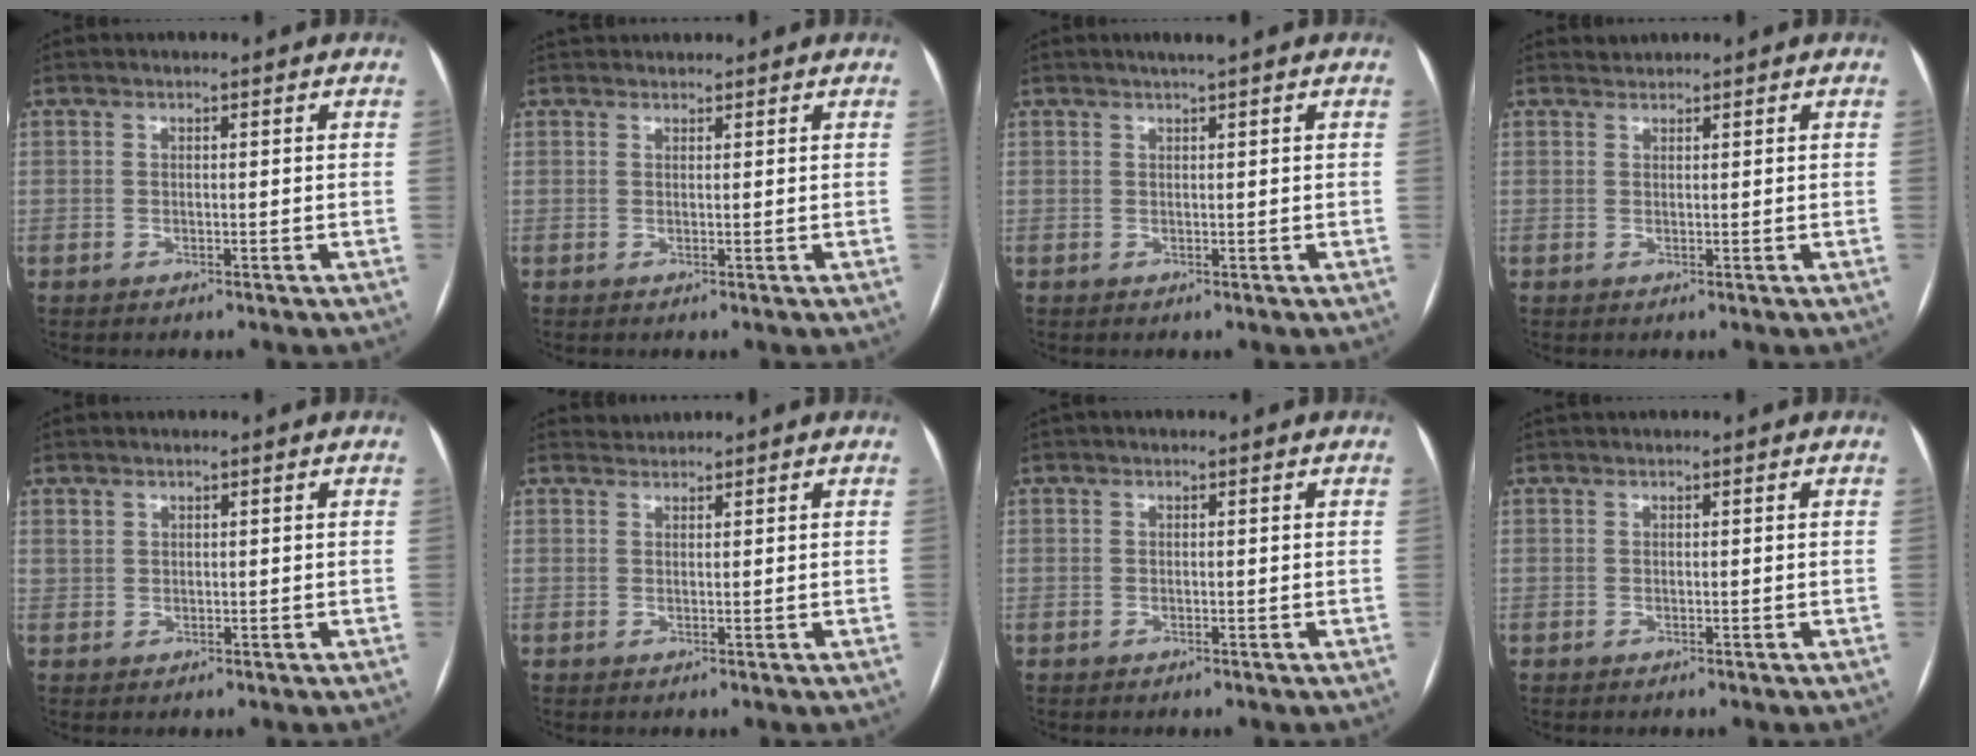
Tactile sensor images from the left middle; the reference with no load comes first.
{"total": 3.0, "force": [2.8, 0.9, 0.5], "torque": [-0.005, 0.034, 0.045]}
{"total": 1.3, "force": [0.9, -0.3, 0.8], "torque": [-0.014, 0.003, 0.020]}
{"total": 0.8, "force": [0.7, 0.0, -0.3], "torque": [-0.003, 0.006, 0.014]}
{"total": 0.8, "force": [0.6, 0.5, 0.0], "torque": [0.004, 0.003, 0.011]}
{"total": 1.1, "force": [1.0, 0.0, -0.5], "torque": [-0.001, 0.006, 0.020]}
{"total": 0.0}
{"total": 0.6, "force": [0.6, -0.1, 0.2], "torque": [-0.006, 0.019, 0.016]}